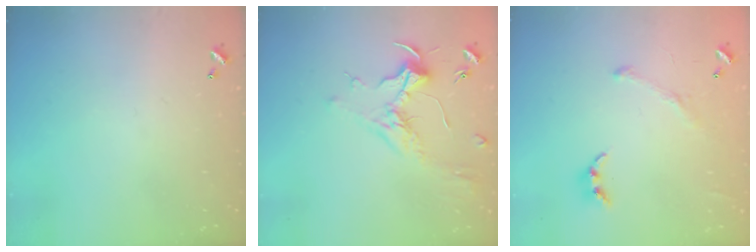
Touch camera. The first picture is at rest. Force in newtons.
{"total": 2.0, "press": 1.9, "slide": 0.7}
{"total": 2.3, "press": 2.3, "slide": 0.5}